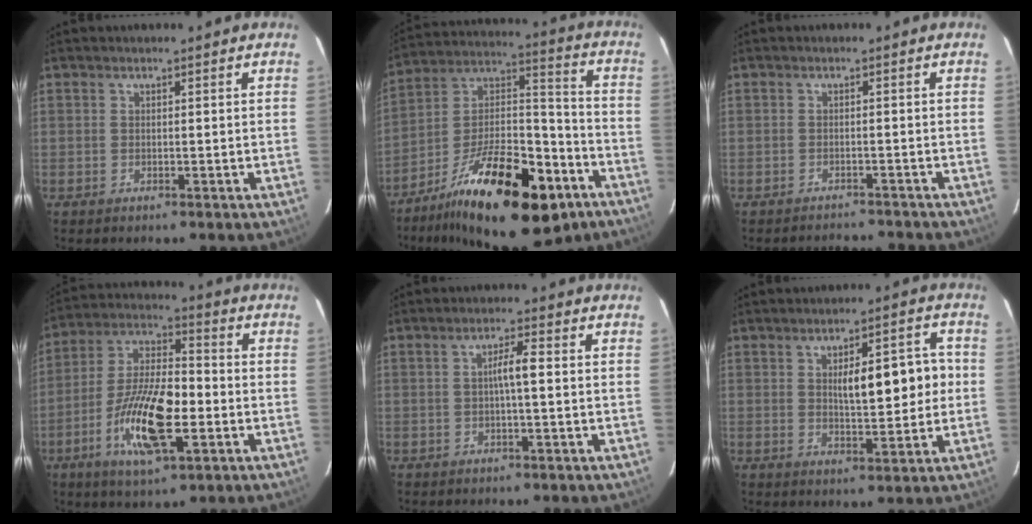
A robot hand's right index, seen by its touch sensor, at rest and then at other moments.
{"total": 24.3, "force": [-14.4, 7.5, 18.1], "torque": [-0.273, 0.012, -0.228]}
{"total": 4.4, "force": [-4.3, 0.6, -0.3], "torque": [0.005, 0.000, -0.059]}
{"total": 14.9, "force": [-4.6, 4.1, 13.5], "torque": [-0.267, -0.002, -0.083]}
{"total": 3.1, "force": [0.0, 0.1, 3.1], "torque": [-0.055, 0.005, -0.001]}
{"total": 9.0, "force": [1.0, 2.8, 8.5], "torque": [-0.121, 0.020, 0.021]}